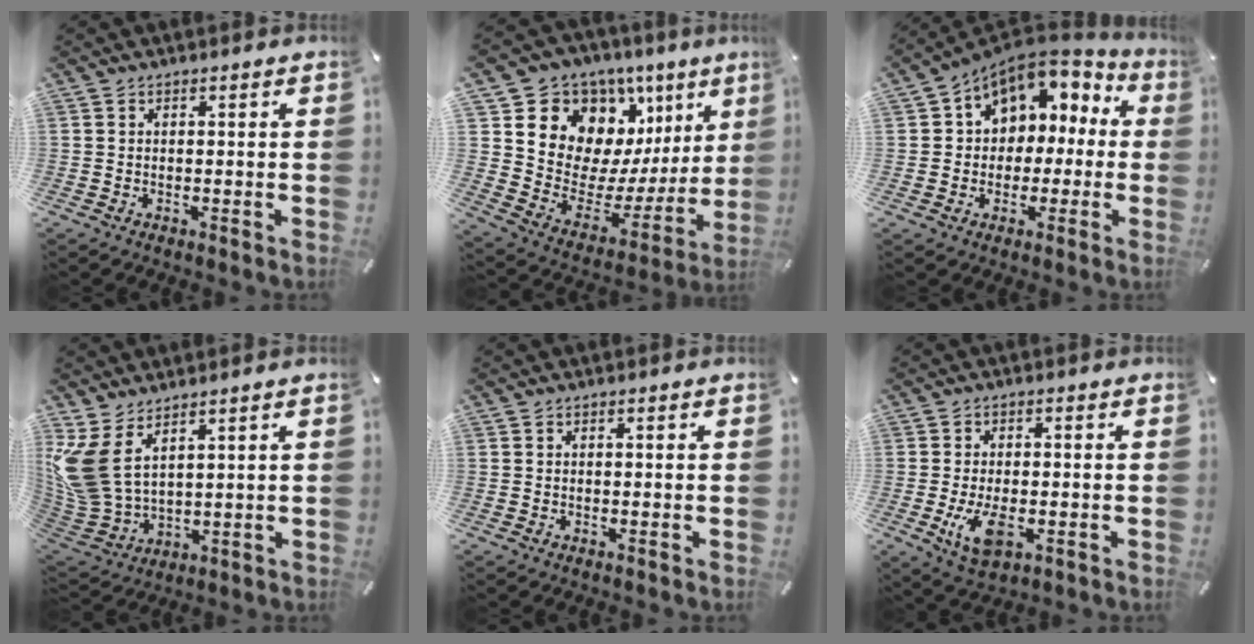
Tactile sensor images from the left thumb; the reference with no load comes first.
{"total": 11.6, "force": [7.1, 8.9, 2.4], "torque": [-0.035, -0.095, 0.135]}
{"total": 8.9, "force": [3.3, 7.8, 2.6], "torque": [-0.051, -0.022, 0.068]}
{"total": 13.6, "force": [6.2, 8.1, 9.1], "torque": [-0.226, -0.035, 0.118]}
{"total": 0.0}
{"total": 7.5, "force": [-1.9, 4.1, 5.9], "torque": [-0.126, -0.007, -0.036]}